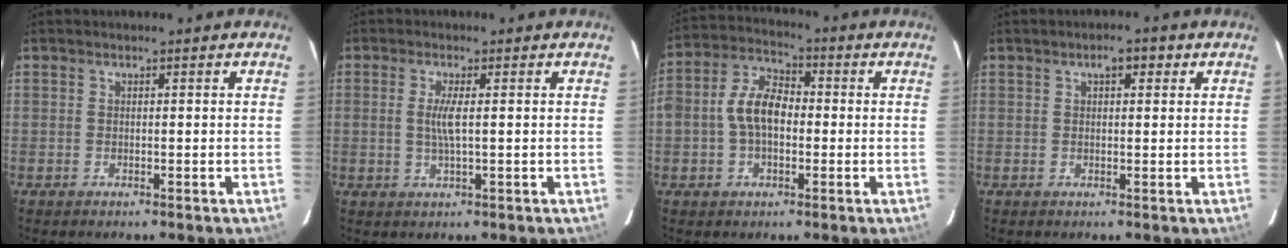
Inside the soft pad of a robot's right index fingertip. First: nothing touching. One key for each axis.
{"total": 3.3, "fx": 0.2, "fy": 0.2, "fz": 3.3, "tx": -0.066, "ty": -0.005, "tz": 0.004}
{"total": 8.9, "fx": -0.8, "fy": 5.8, "fz": 6.8, "tx": -0.136, "ty": 0.025, "tz": -0.016}
{"total": 2.7, "fx": 1.2, "fy": 1.3, "fz": 2.1, "tx": -0.030, "ty": 0.012, "tz": 0.017}